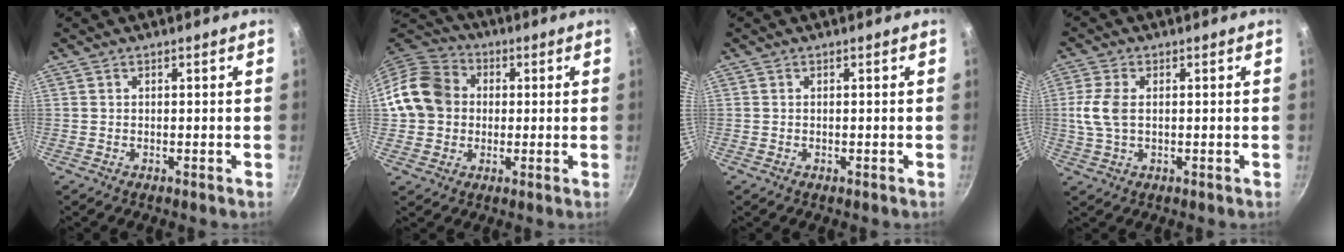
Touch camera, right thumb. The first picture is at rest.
{"total": 13.4, "force": [1.1, 11.7, 6.6], "torque": [-0.098, 0.028, 0.007]}
{"total": 0.0}
{"total": 6.1, "force": [0.5, 3.5, 5.0], "torque": [-0.111, 0.004, 0.008]}